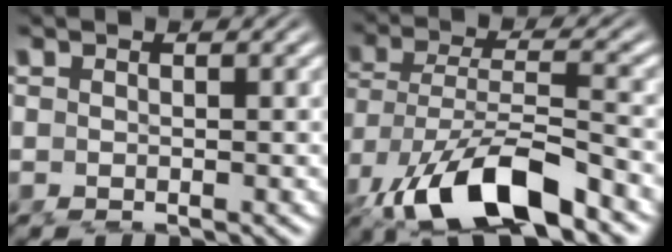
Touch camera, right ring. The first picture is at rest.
{"total": 7.6, "force": [-3.6, 2.7, 6.1], "torque": [-0.126, -0.041, -0.035]}